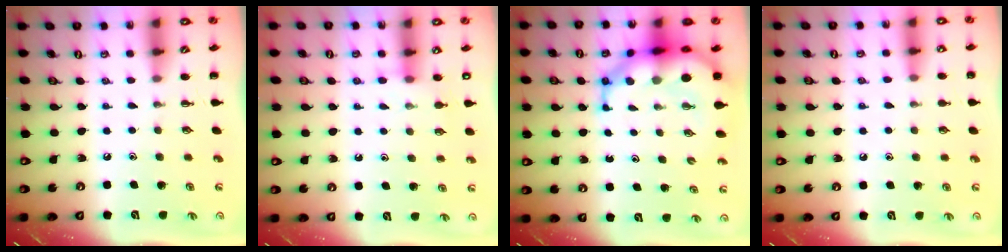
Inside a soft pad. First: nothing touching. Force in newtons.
{"total": 6.8, "press": 6.8, "slide": 0.6}
{"total": 10.7, "press": 10.3, "slide": 3.0}
{"total": 8.1, "press": 7.8, "slide": 2.2}